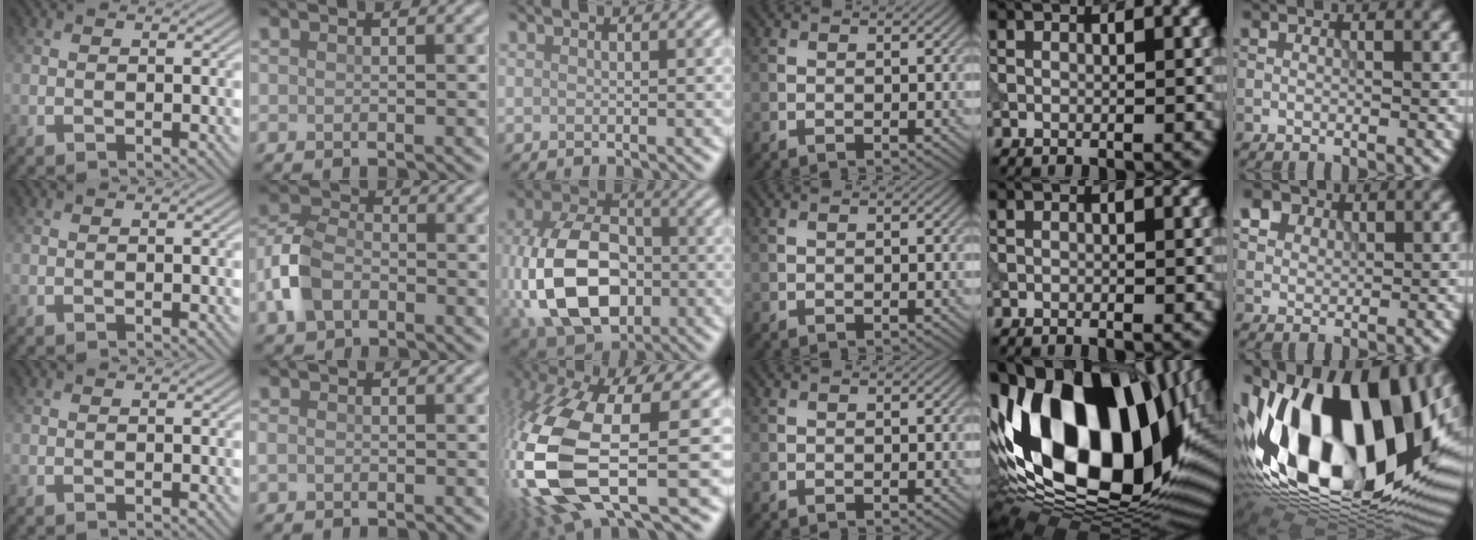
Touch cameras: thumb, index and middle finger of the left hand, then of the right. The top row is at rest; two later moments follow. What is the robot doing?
{"motion": "insert", "object": "power adapter"}